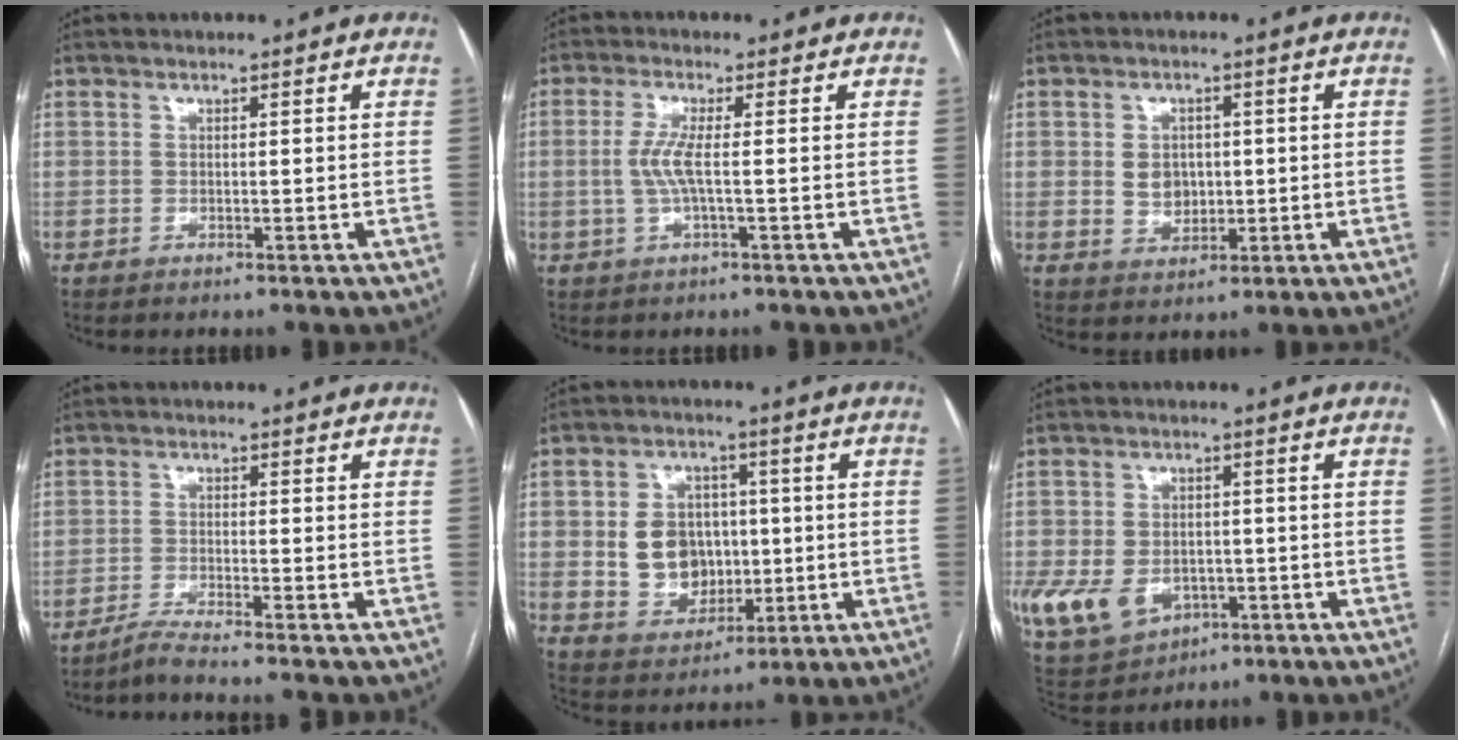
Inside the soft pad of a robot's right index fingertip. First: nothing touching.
{"total": 3.9, "force": [-0.2, 0.2, 3.9], "torque": [-0.089, 0.000, -0.006]}
{"total": 4.5, "force": [0.3, 3.6, 2.7], "torque": [-0.042, 0.007, 0.016]}
{"total": 4.0, "force": [-3.5, -1.5, 1.2], "torque": [-0.028, -0.014, -0.066]}
{"total": 9.6, "force": [0.3, 7.9, 5.5], "torque": [-0.109, 0.019, 0.020]}
{"total": 16.1, "force": [-5.3, 12.3, 8.9], "torque": [-0.215, 0.005, -0.067]}